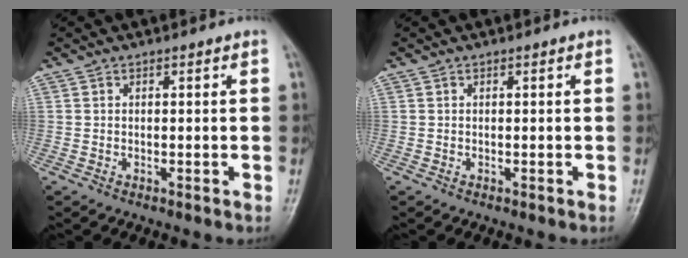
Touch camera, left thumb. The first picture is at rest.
{"total": 0.0}